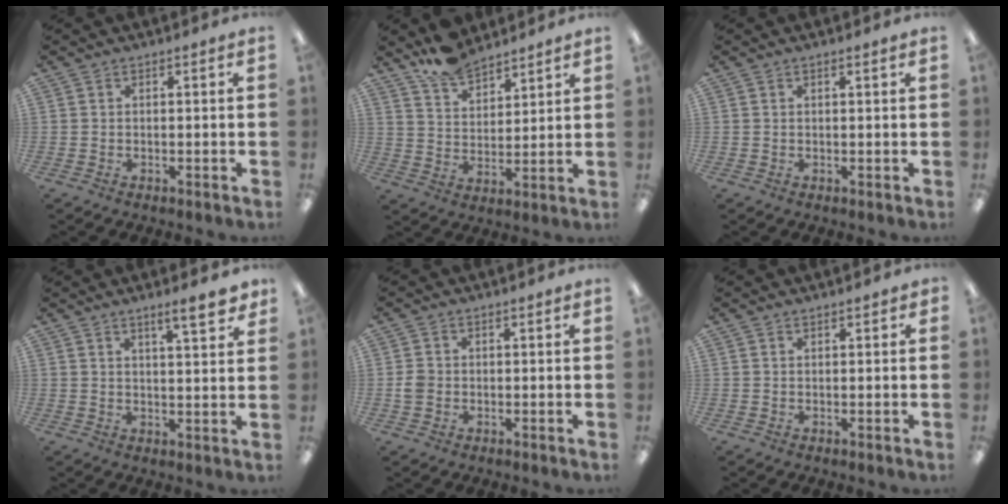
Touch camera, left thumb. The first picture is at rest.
{"total": 9.7, "force": [8.5, 3.8, 2.9], "torque": [-0.058, -0.051, 0.159]}
{"total": 1.1, "force": [0.7, 0.1, 0.9], "torque": [-0.017, 0.000, 0.011]}
{"total": 6.6, "force": [4.9, 1.4, 4.3], "torque": [-0.055, -0.030, 0.076]}
{"total": 2.3, "force": [-0.3, 2.0, 1.0], "torque": [-0.017, 0.004, -0.006]}
{"total": 0.8, "force": [0.6, 0.3, 0.4], "torque": [-0.009, 0.000, 0.011]}